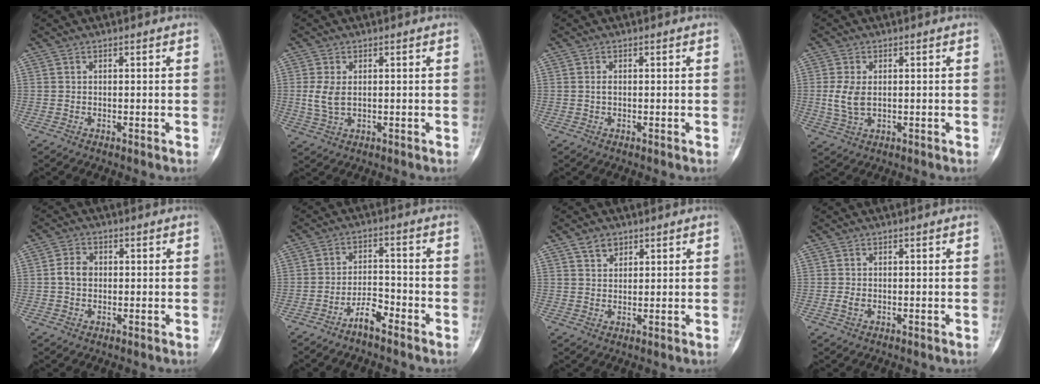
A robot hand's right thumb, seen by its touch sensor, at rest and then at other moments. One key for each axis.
{"total": 4.3, "fx": 0.3, "fy": 2.5, "fz": 3.5, "tx": -0.080, "ty": -0.002, "tz": 0.009}
{"total": 0.8, "fx": 0.0, "fy": 0.5, "fz": 0.7, "tx": -0.012, "ty": 0.001, "tz": -0.001}
{"total": 5.1, "fx": 0.2, "fy": 3.0, "fz": 4.0, "tx": -0.090, "ty": -0.003, "tz": 0.007}
{"total": 3.6, "fx": 0.0, "fy": 2.9, "fz": 2.3, "tx": -0.037, "ty": 0.009, "tz": -0.004}
{"total": 4.8, "fx": -3.6, "fy": 1.5, "fz": 2.8, "tx": -0.045, "ty": 0.033, "tz": -0.067}
{"total": 3.1, "fx": 2.0, "fy": 2.0, "fz": 1.1, "tx": -0.007, "ty": -0.011, "tz": 0.037}
{"total": 1.2, "fx": -0.2, "fy": 0.8, "fz": 0.9, "tx": -0.022, "ty": -0.001, "tz": -0.005}